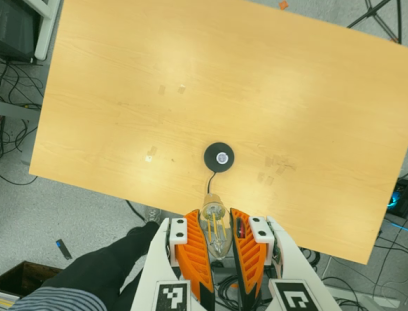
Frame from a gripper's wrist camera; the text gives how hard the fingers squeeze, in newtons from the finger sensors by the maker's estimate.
{"total": 21.6, "left": 27.1, "right": 16.1}